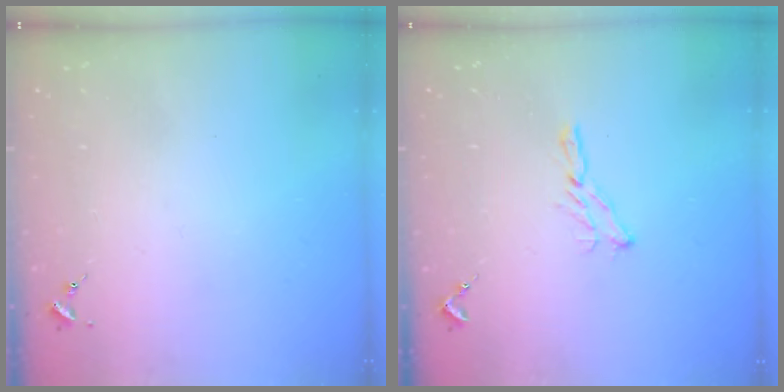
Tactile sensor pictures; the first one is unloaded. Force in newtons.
{"total": 5.9, "press": 5.9, "slide": 0.5}